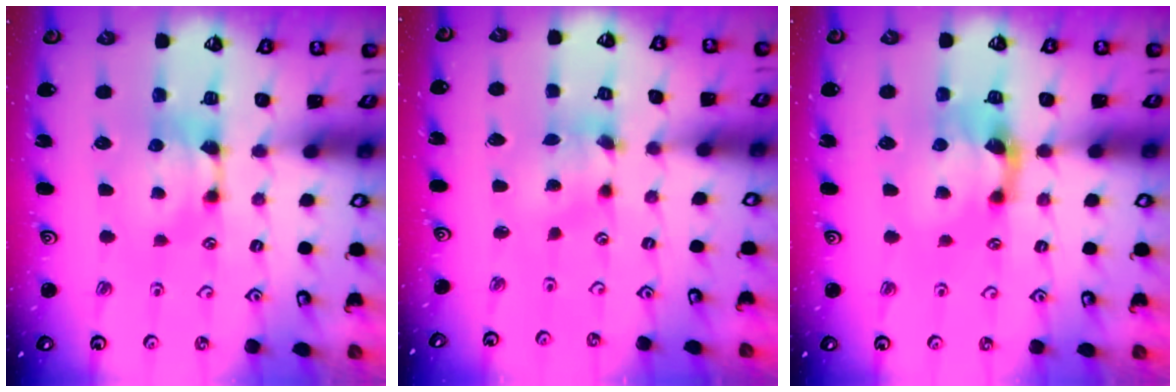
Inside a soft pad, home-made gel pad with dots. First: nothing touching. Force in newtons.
{"total": 2.5, "press": 2.1, "slide": 1.3}
{"total": 2.3, "press": 1.4, "slide": 1.8}